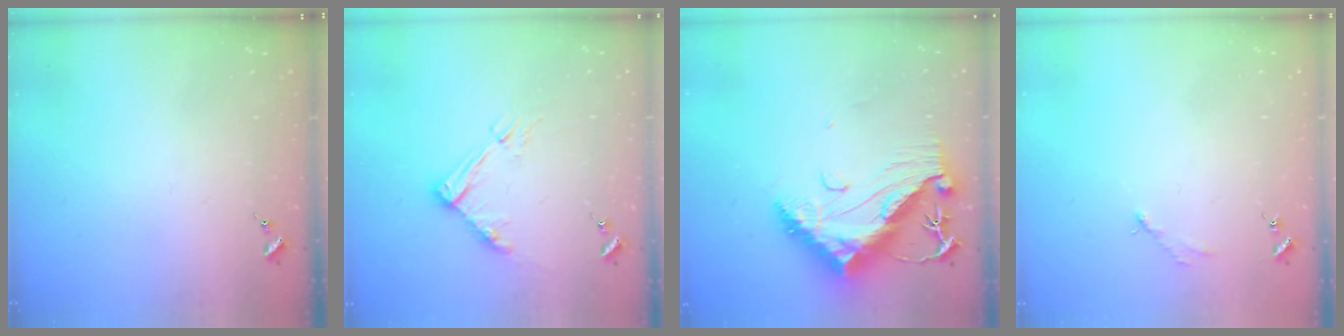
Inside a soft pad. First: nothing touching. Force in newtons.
{"total": 9.8, "press": 9.8, "slide": 1.0}
{"total": 16.5, "press": 16.4, "slide": 1.3}
{"total": 2.9, "press": 2.9, "slide": 0.4}